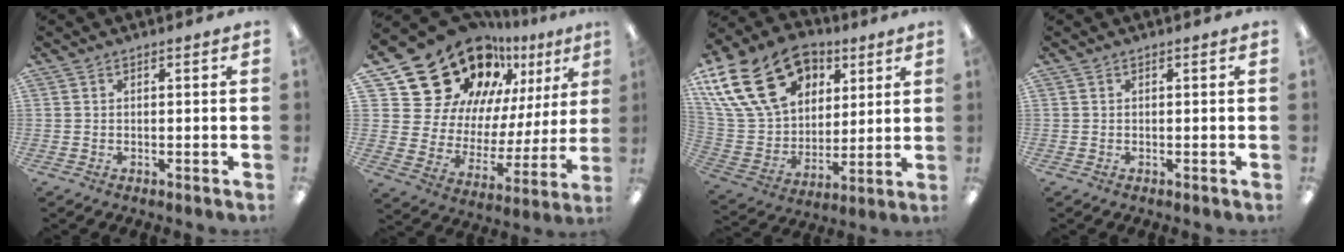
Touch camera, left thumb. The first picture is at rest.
{"total": 25.1, "force": [18.9, 14.0, 8.7], "torque": [-0.145, -0.134, 0.360]}
{"total": 24.4, "force": [12.1, 16.7, 13.0], "torque": [-0.256, -0.046, 0.221]}
{"total": 0.0}